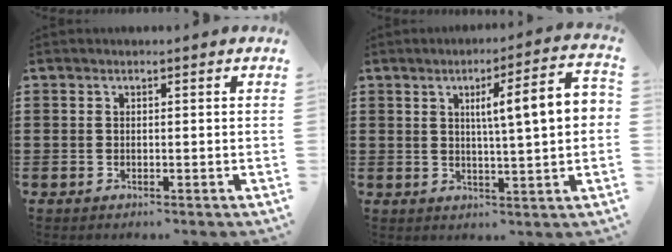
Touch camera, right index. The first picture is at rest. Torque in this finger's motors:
{"motor_torque": [1.27, -0.16, 0.49, 0.21]}